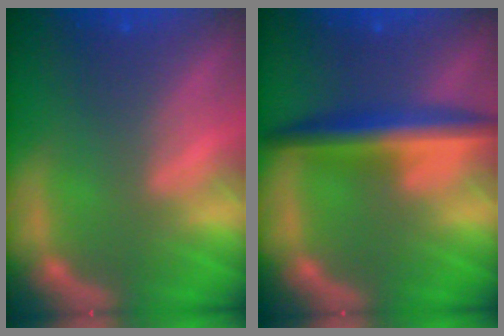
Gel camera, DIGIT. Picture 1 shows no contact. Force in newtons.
{"total": 5.5}